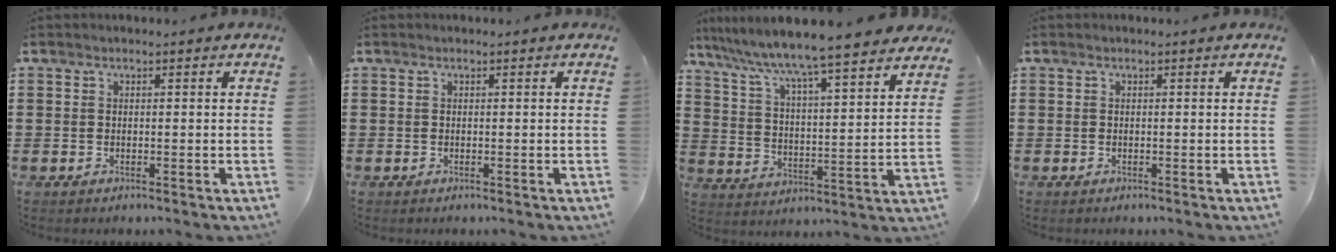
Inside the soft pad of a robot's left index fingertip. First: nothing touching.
{"total": 0.0}
{"total": 6.4, "force": [6.0, -0.6, 2.4], "torque": [-0.075, -0.051, 0.094]}
{"total": 0.0}